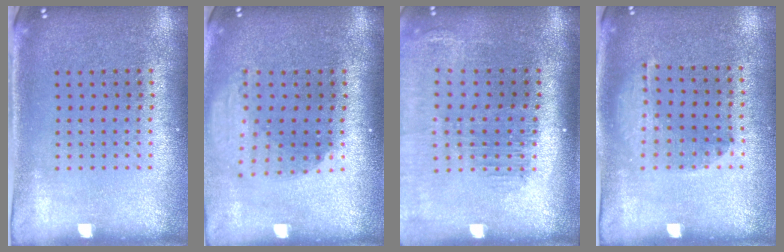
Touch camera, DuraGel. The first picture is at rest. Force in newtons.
{"total": 1.9, "press": 1.5, "slide": 1.2}
{"total": 1.7, "press": 1.5, "slide": 0.7}
{"total": 1.0, "press": 1.0, "slide": 0.1}